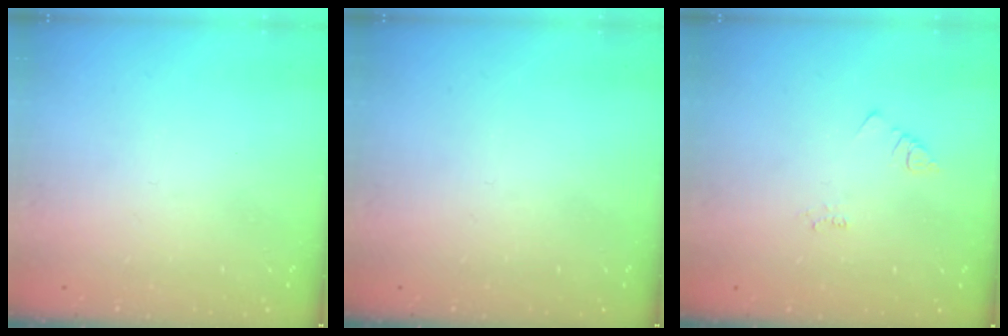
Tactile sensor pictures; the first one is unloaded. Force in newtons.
{"total": 0.0}
{"total": 2.2, "press": 2.1, "slide": 0.4}